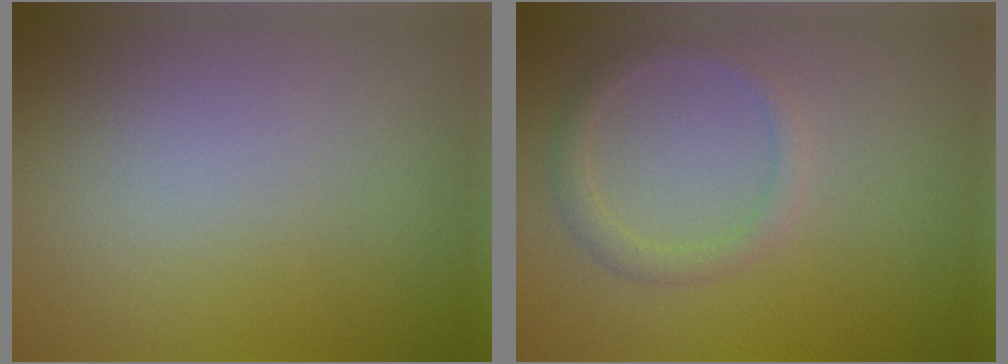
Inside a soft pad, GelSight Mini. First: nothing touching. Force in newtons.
{"total": 1.7, "press": 1.7, "slide": 0.2}